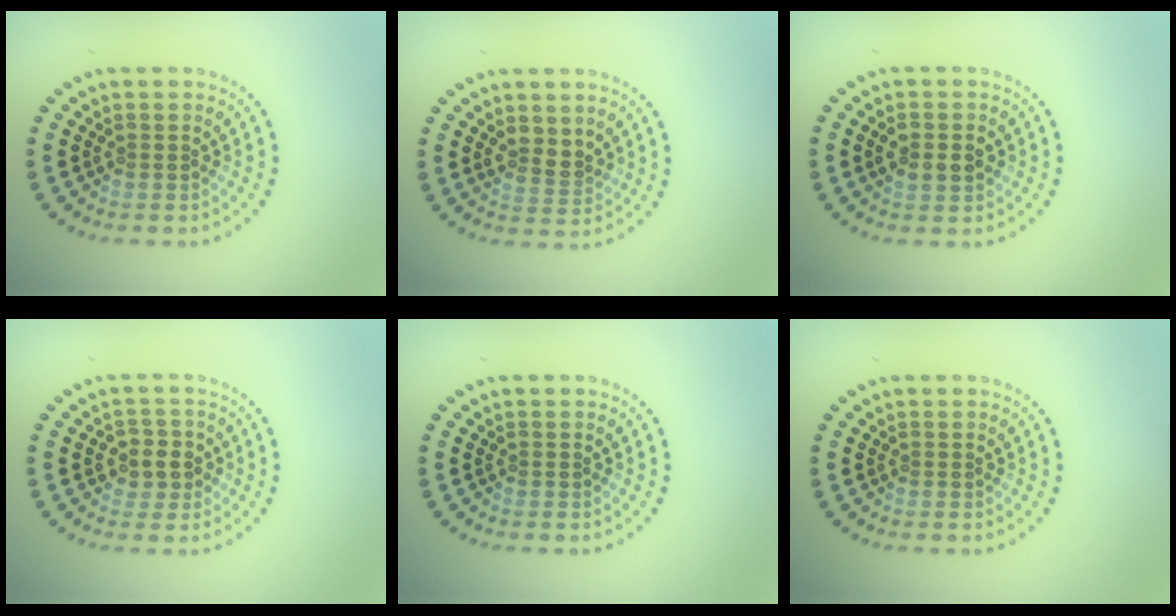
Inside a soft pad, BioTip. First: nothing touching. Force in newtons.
{"total": 2.1, "press": 2.0, "slide": 0.9}
{"total": 2.8, "press": 2.8, "slide": 0.3}
{"total": 2.4, "press": 2.2, "slide": 0.7}
{"total": 0.0}
{"total": 0.0}